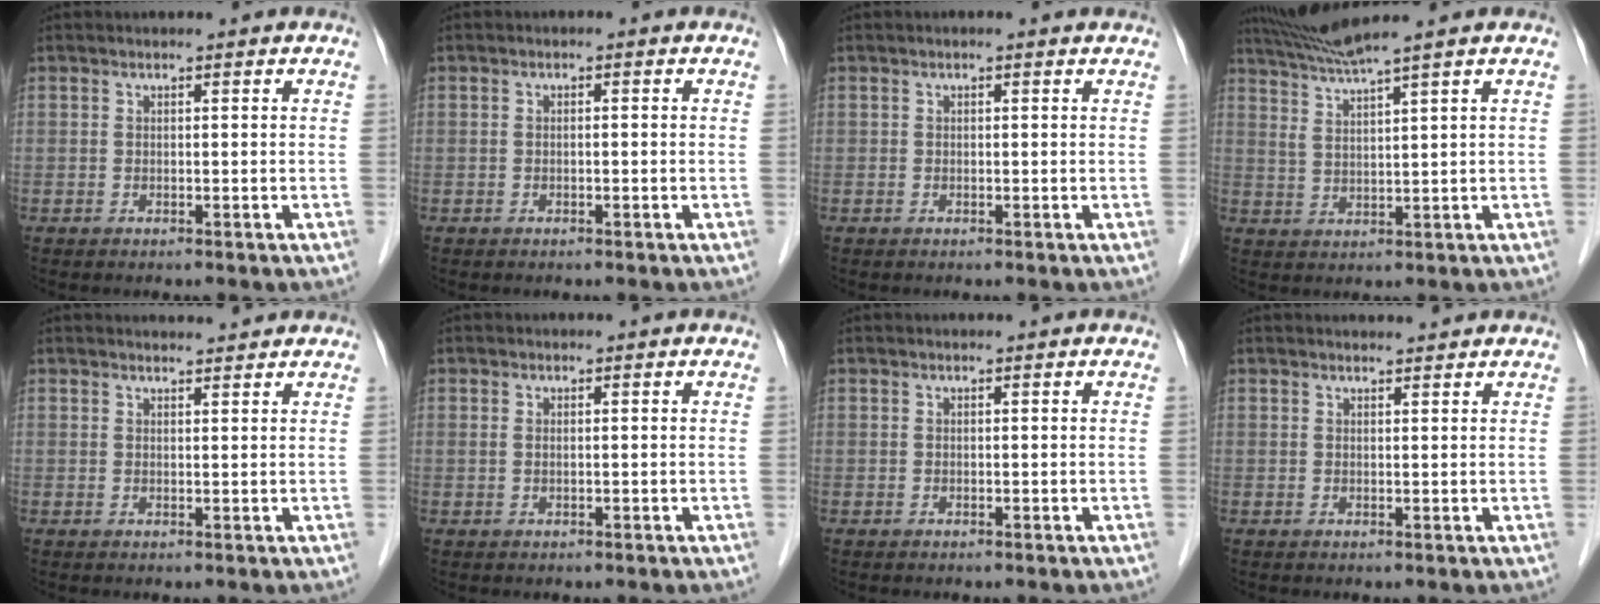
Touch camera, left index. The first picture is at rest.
{"total": 0.6, "force": [-0.2, 0.2, 0.6], "torque": [-0.014, 0.005, -0.001]}
{"total": 0.0}
{"total": 5.9, "force": [4.9, -2.0, 2.5], "torque": [-0.058, -0.006, 0.101]}
{"total": 2.5, "force": [2.5, 0.2, 0.1], "torque": [-0.009, 0.006, 0.038]}
{"total": 0.9, "force": [0.2, 0.3, 0.8], "torque": [-0.023, 0.000, 0.006]}
{"total": 0.0}
{"total": 2.0, "force": [2.0, 0.1, 0.1], "torque": [-0.009, 0.006, 0.033]}